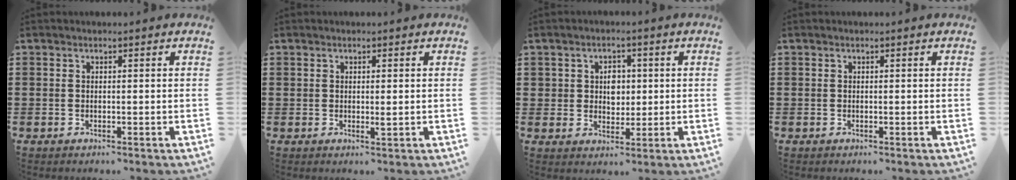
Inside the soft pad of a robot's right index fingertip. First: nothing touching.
{"total": 1.0, "force": [0.1, 0.3, 0.9], "torque": [-0.017, 0.001, 0.001]}
{"total": 3.4, "force": [0.5, 2.9, 1.7], "torque": [-0.038, 0.006, 0.004]}
{"total": 0.0}